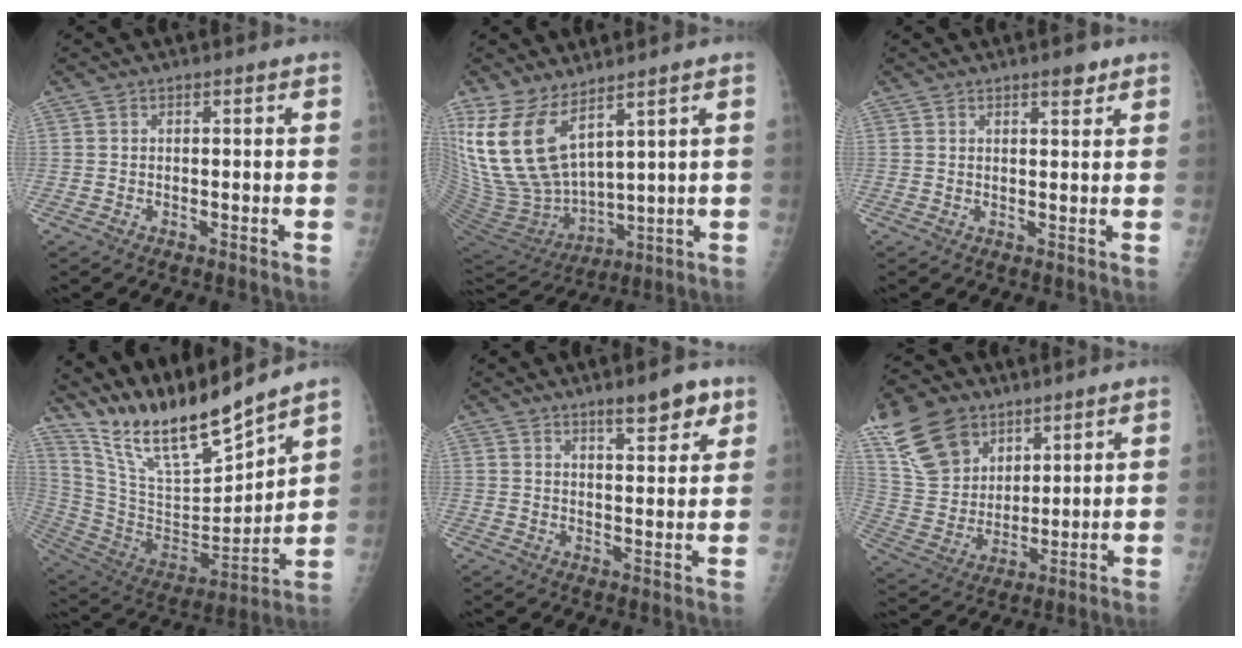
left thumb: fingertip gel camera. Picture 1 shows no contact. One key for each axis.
{"total": 16.7, "fx": 9.6, "fy": 7.7, "fz": 11.3, "tx": -0.217, "ty": -0.062, "tz": 0.214}
{"total": 2.6, "fx": 1.8, "fy": 0.9, "fz": 1.6, "tx": -0.014, "ty": -0.010, "tz": 0.025}
{"total": 20.0, "fx": 17.3, "fy": 3.0, "fz": 9.6, "tx": -0.143, "ty": -0.099, "tz": 0.330}
{"total": 6.7, "fx": 4.5, "fy": 1.9, "fz": 4.5, "tx": -0.048, "ty": -0.028, "tz": 0.065}
{"total": 16.3, "fx": 9.9, "fy": 10.8, "fz": 7.0, "tx": -0.110, "ty": -0.030, "tz": 0.200}